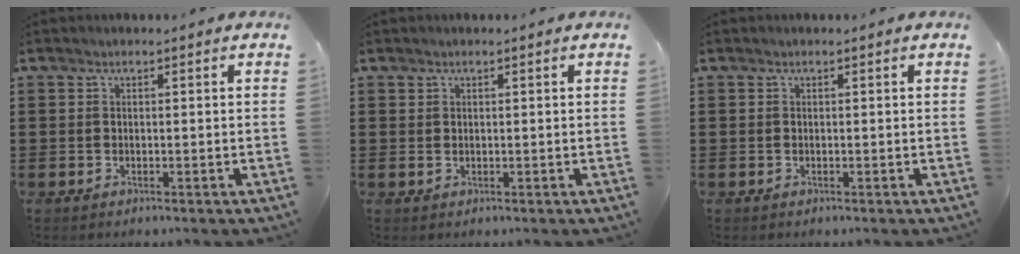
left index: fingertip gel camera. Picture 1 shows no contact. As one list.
[{"total": 0.7, "force": [0.3, 0.5, 0.4], "torque": [-0.009, 0.004, 0.006]}, {"total": 0.0}]